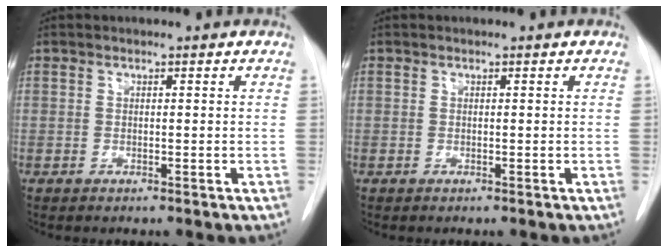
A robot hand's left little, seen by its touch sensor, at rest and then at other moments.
{"total": 0.0}